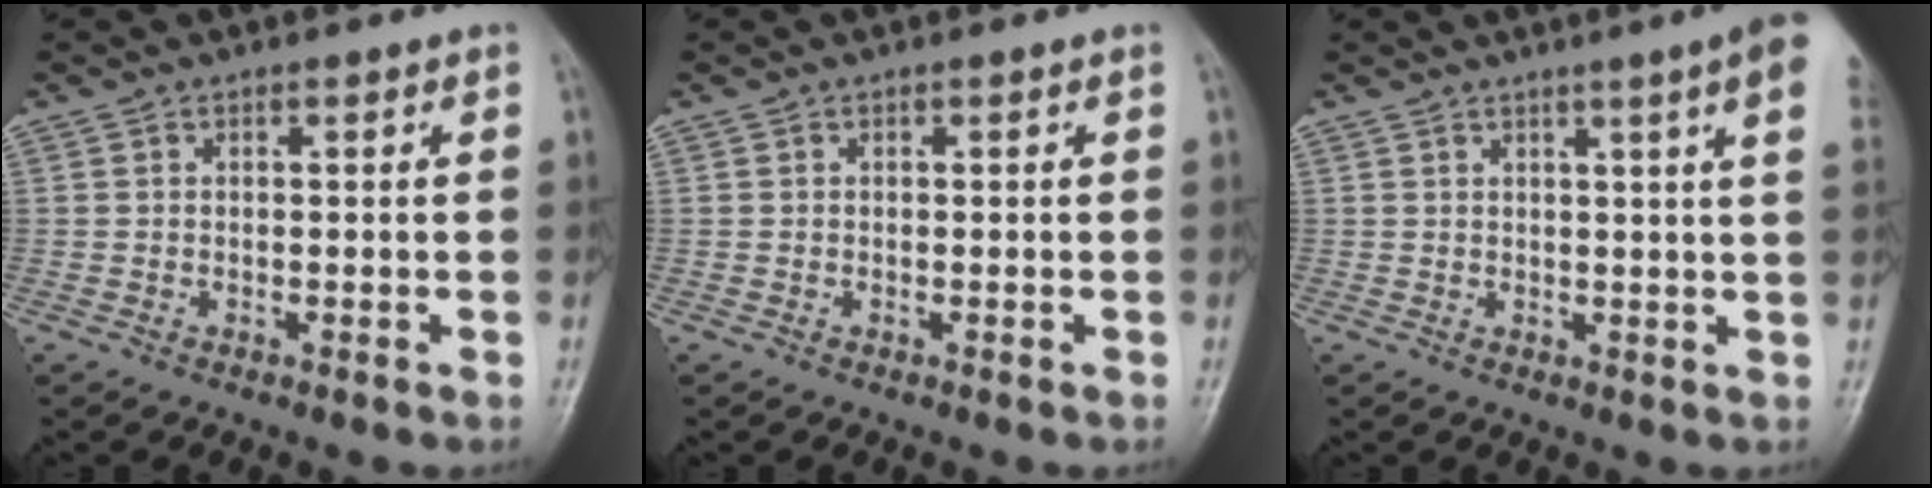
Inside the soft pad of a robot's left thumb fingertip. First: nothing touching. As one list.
[{"total": 0.0}, {"total": 8.8, "force": [4.6, -0.1, 7.5], "torque": [-0.090, -0.008, 0.044]}]